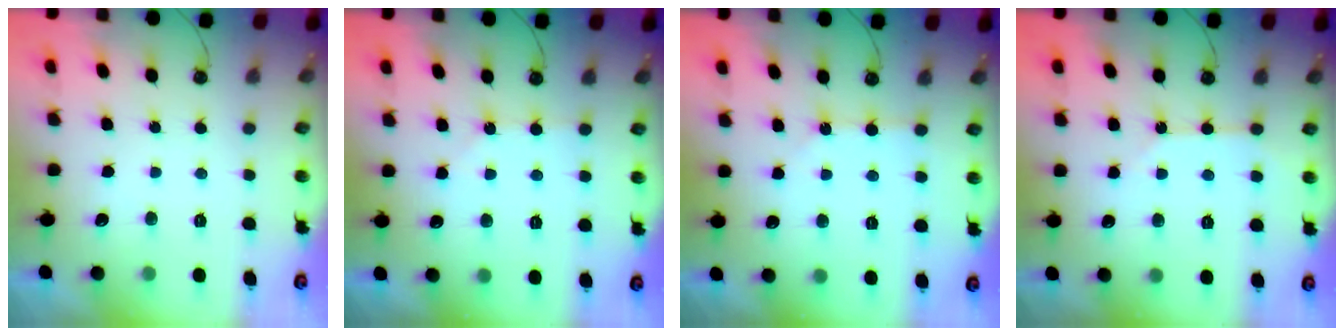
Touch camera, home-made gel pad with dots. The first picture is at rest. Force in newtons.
{"total": 5.1, "press": 5.0, "slide": 0.8}
{"total": 2.5, "press": 2.5, "slide": 0.4}
{"total": 2.5, "press": 2.5, "slide": 0.4}